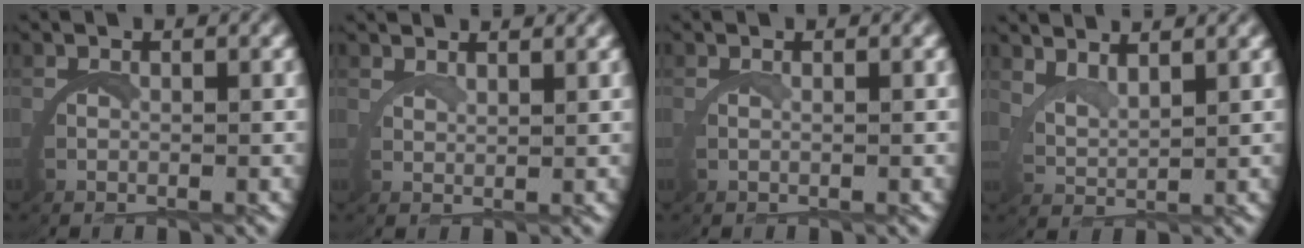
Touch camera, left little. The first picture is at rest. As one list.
[{"total": 2.9, "force": [2.7, -1.0, 0.0], "torque": [-0.002, 0.003, 0.048]}, {"total": 0.7, "force": [0.4, -0.5, 0.4], "torque": [-0.016, 0.002, 0.008]}, {"total": 3.5, "force": [3.2, 0.8, 1.1], "torque": [-0.041, -0.004, 0.058]}]